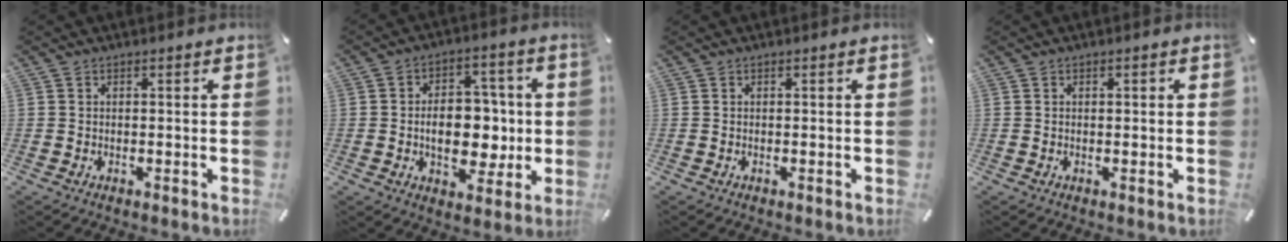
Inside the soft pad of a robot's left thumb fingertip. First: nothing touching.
{"total": 12.7, "force": [-0.9, 8.9, 9.0], "torque": [-0.112, 0.004, -0.012]}
{"total": 0.0}
{"total": 0.7, "force": [0.1, 0.4, 0.5], "torque": [-0.010, 0.003, 0.000]}